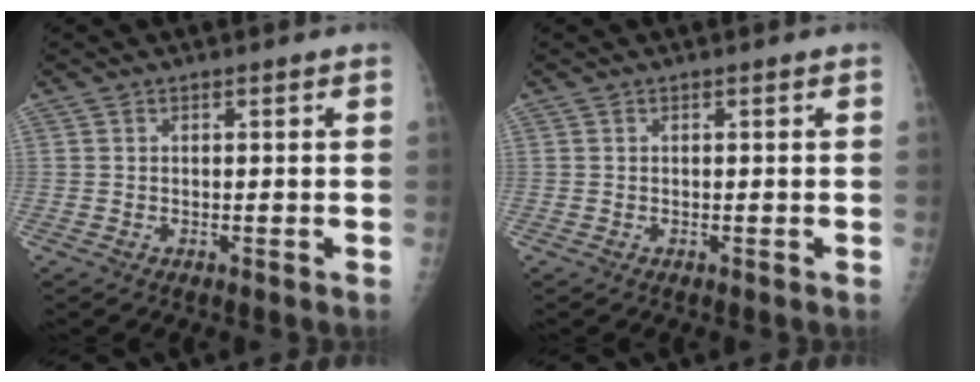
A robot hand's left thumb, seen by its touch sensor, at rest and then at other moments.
{"total": 0.0}